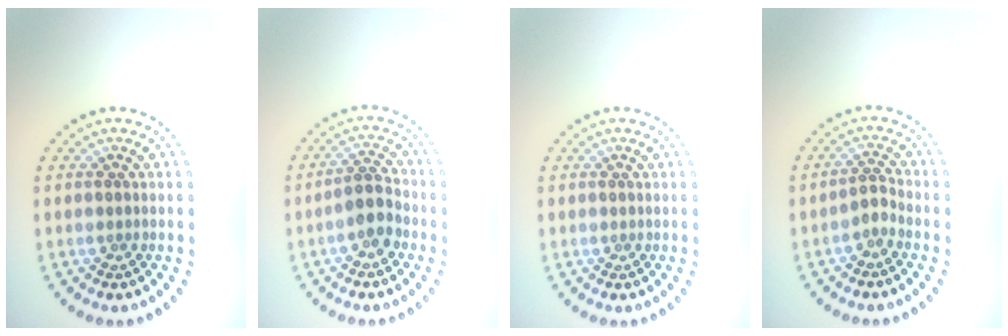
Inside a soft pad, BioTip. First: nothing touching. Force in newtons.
{"total": 3.0, "press": 2.8, "slide": 1.1}
{"total": 0.0}
{"total": 1.4, "press": 0.9, "slide": 1.1}